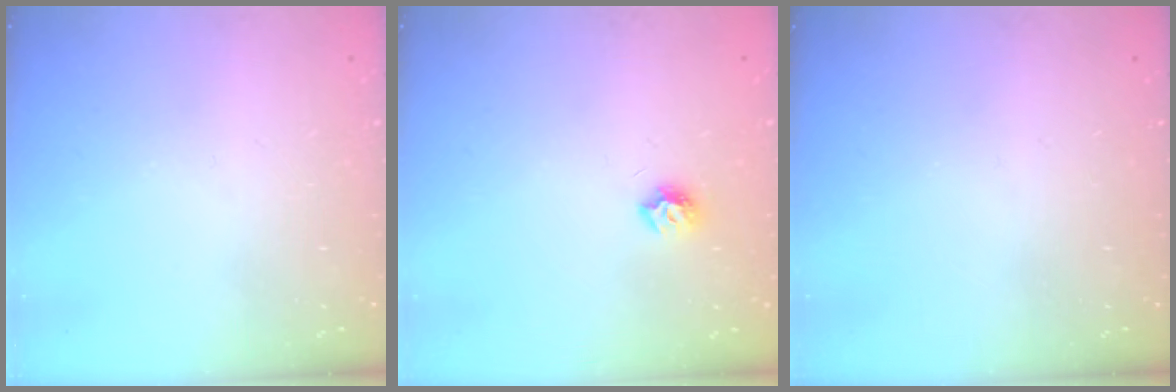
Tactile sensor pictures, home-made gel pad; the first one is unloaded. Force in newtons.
{"total": 6.8, "press": 6.8, "slide": 0.6}
{"total": 0.0}